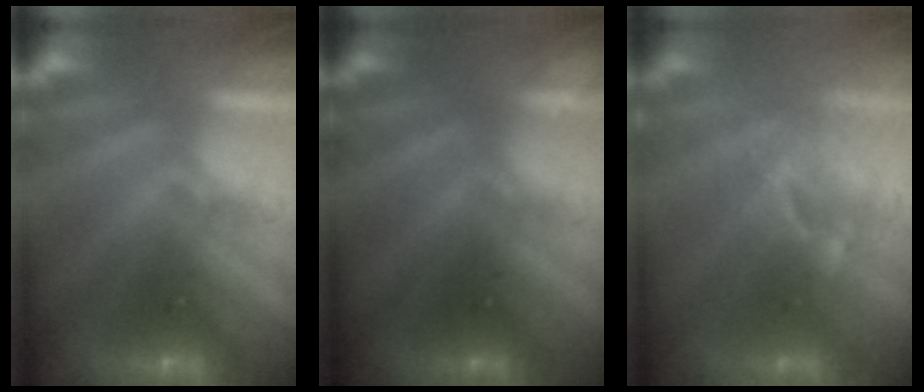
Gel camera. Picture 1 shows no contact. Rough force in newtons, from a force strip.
{"total": 2.2}
{"total": 3.5}